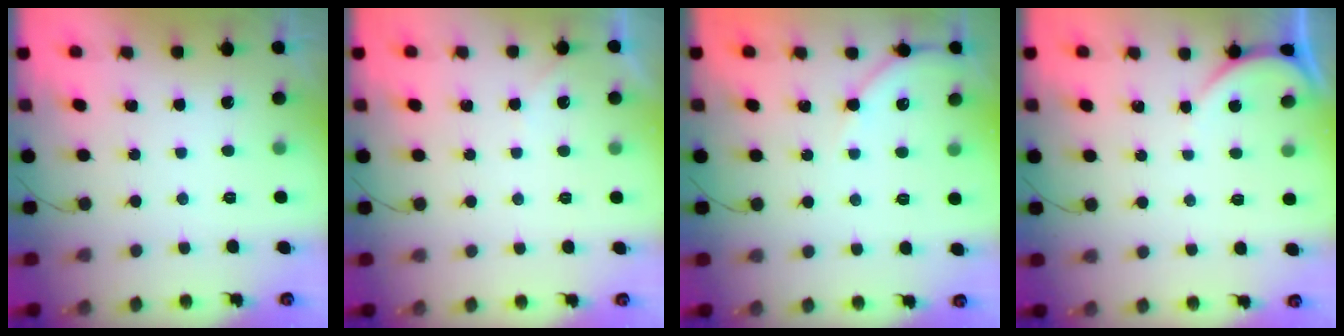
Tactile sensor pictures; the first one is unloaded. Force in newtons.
{"total": 2.5, "press": 2.4, "slide": 0.3}
{"total": 5.8, "press": 5.7, "slide": 0.7}
{"total": 2.8, "press": 2.8, "slide": 0.3}